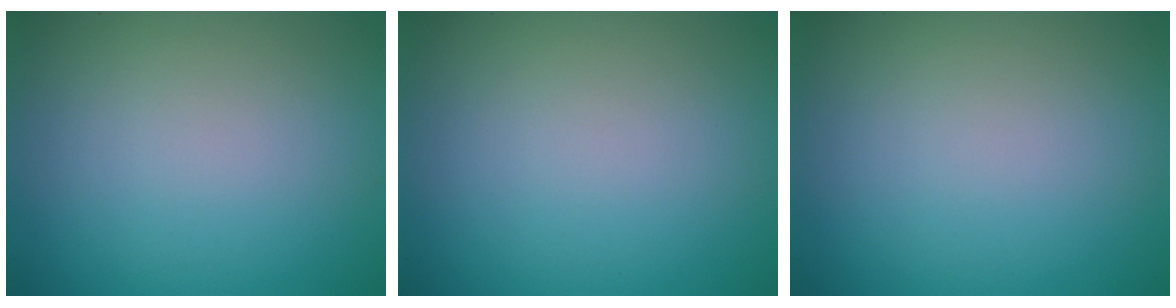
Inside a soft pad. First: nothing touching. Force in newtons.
{"total": 0.0}
{"total": 0.0}